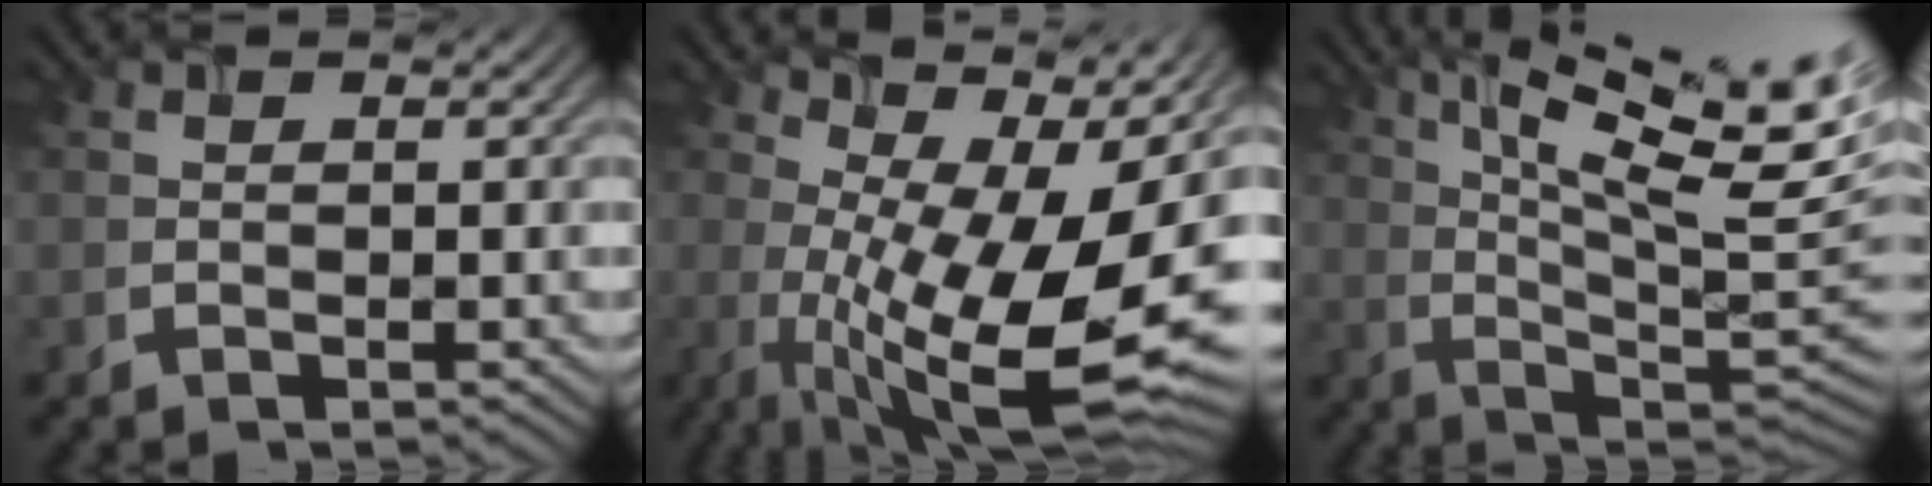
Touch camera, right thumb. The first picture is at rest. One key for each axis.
{"total": 15.5, "fx": 0.5, "fy": 5.9, "fz": 14.3, "tx": -0.214, "ty": 0.004, "tz": 0.023}
{"total": 16.7, "fx": 7.0, "fy": 4.5, "fz": 14.5, "tx": -0.231, "ty": 0.011, "tz": 0.111}